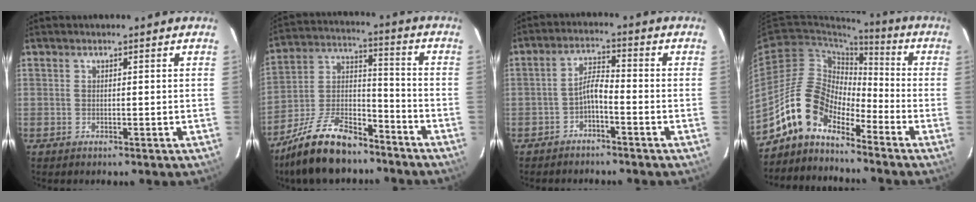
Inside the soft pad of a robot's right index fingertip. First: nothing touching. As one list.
[{"total": 17.2, "force": [-12.4, 7.2, 9.6], "torque": [-0.204, 0.009, -0.220]}, {"total": 3.8, "force": [-2.3, 0.8, 2.9], "torque": [-0.065, 0.014, -0.043]}, {"total": 11.8, "force": [-8.8, 5.7, 5.4], "torque": [-0.101, 0.026, -0.179]}]